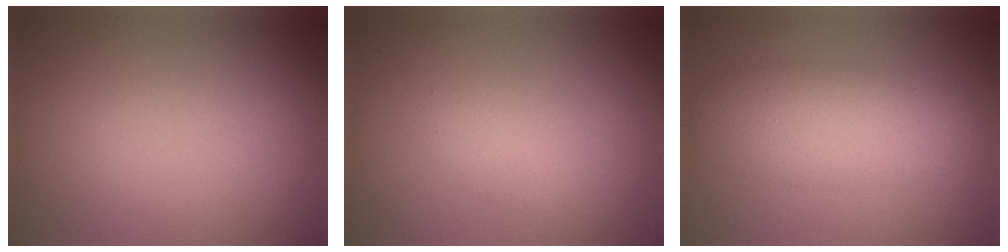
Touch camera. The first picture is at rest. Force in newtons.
{"total": 1.2, "press": 1.2, "slide": 0.0}
{"total": 5.4, "press": 5.4, "slide": 0.0}